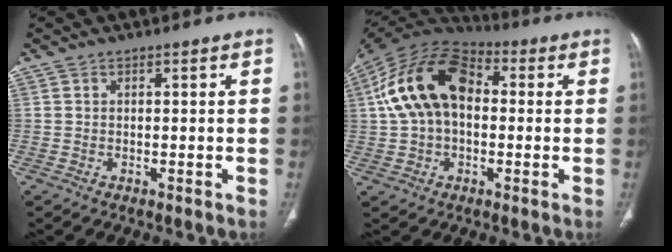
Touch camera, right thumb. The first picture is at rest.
{"total": 17.4, "force": [1.8, 11.3, 13.0], "torque": [-0.237, 0.038, 0.024]}